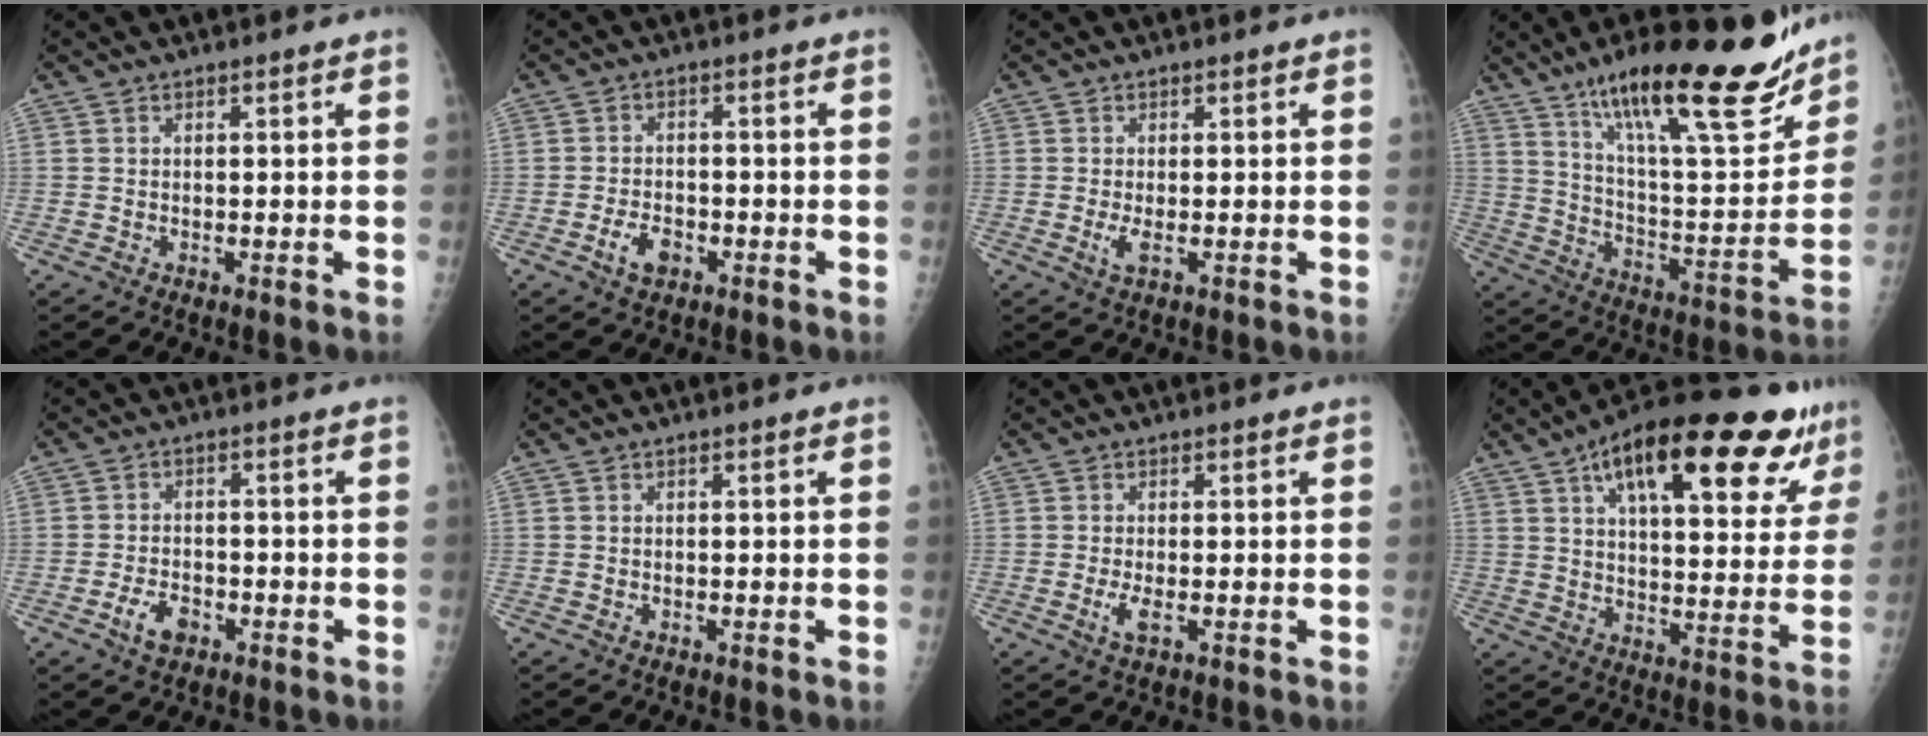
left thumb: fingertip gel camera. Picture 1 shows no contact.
{"total": 4.5, "force": [-2.2, 2.7, 2.8], "torque": [-0.043, 0.015, -0.040]}
{"total": 2.3, "force": [-0.5, 0.8, 2.1], "torque": [-0.049, -0.006, -0.011]}
{"total": 26.5, "force": [18.1, 6.6, 18.2], "torque": [-0.247, -0.073, 0.291]}
{"total": 4.7, "force": [-2.5, 2.8, 2.8], "torque": [-0.045, 0.017, -0.044]}
{"total": 0.0}
{"total": 2.6, "force": [-0.8, 0.8, 2.4], "torque": [-0.054, -0.006, -0.018]}
{"total": 26.5, "force": [15.0, 9.2, 19.8], "torque": [-0.266, -0.011, 0.220]}